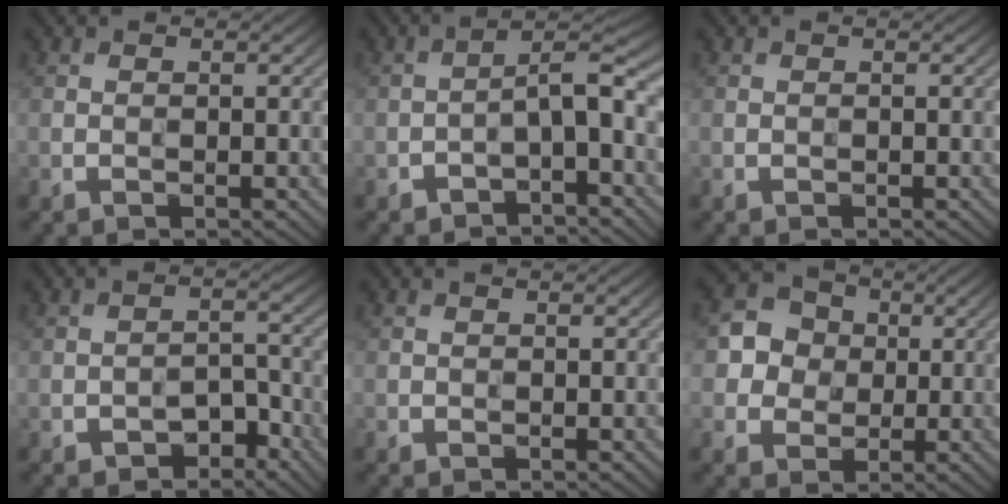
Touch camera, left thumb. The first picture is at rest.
{"total": 4.7, "force": [-2.0, 1.5, 3.9], "torque": [-0.060, 0.016, -0.040]}
{"total": 0.0}
{"total": 3.6, "force": [-2.5, 1.8, 1.9], "torque": [-0.023, 0.009, -0.038]}
{"total": 0.0}
{"total": 5.3, "force": [0.6, 4.9, 1.9], "torque": [-0.042, 0.007, -0.007]}